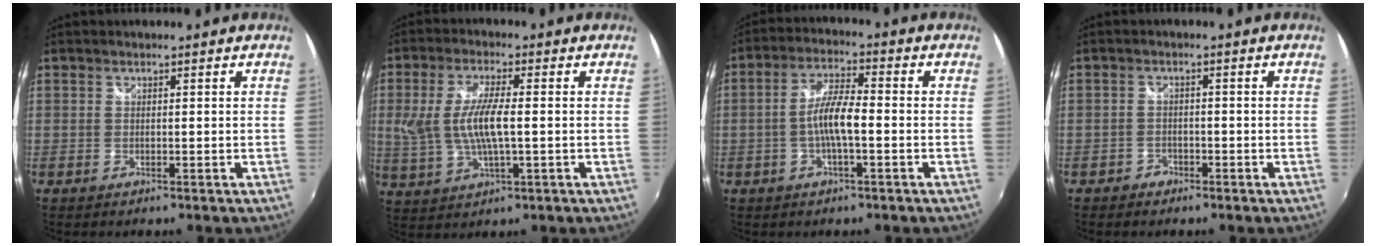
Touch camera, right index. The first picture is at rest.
{"total": 9.8, "force": [-0.1, 3.0, 9.4], "torque": [-0.193, -0.005, 0.007]}
{"total": 6.7, "force": [-1.6, 1.3, 6.4], "torque": [-0.127, 0.008, -0.030]}
{"total": 1.9, "force": [-1.6, 1.0, 0.1], "torque": [-0.005, 0.005, -0.029]}